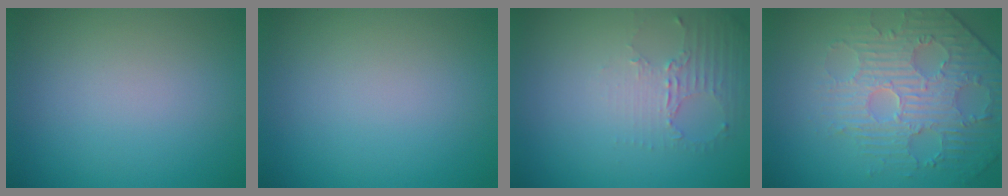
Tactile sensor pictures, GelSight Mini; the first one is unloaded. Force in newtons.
{"total": 0.0}
{"total": 2.3, "press": 1.8, "slide": 1.6}
{"total": 4.4, "press": 4.3, "slide": 1.2}